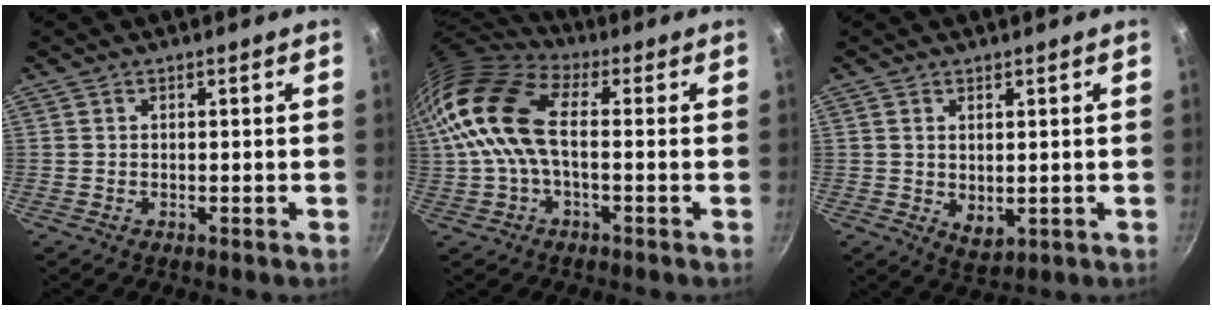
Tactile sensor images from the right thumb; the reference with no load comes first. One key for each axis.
{"total": 15.2, "fx": 1.1, "fy": 8.2, "fz": 12.8, "tx": -0.249, "ty": 0.020, "tz": 0.007}
{"total": 3.9, "fx": 0.6, "fy": 2.3, "fz": 3.1, "tx": -0.048, "ty": -0.012, "tz": 0.016}